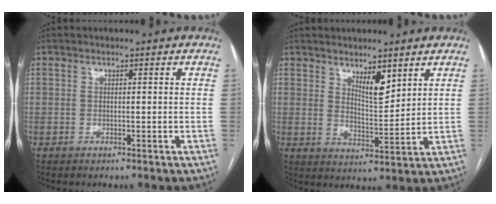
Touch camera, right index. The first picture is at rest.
{"total": 5.3, "force": [3.5, 1.5, 3.7], "torque": [-0.068, -0.011, 0.065]}